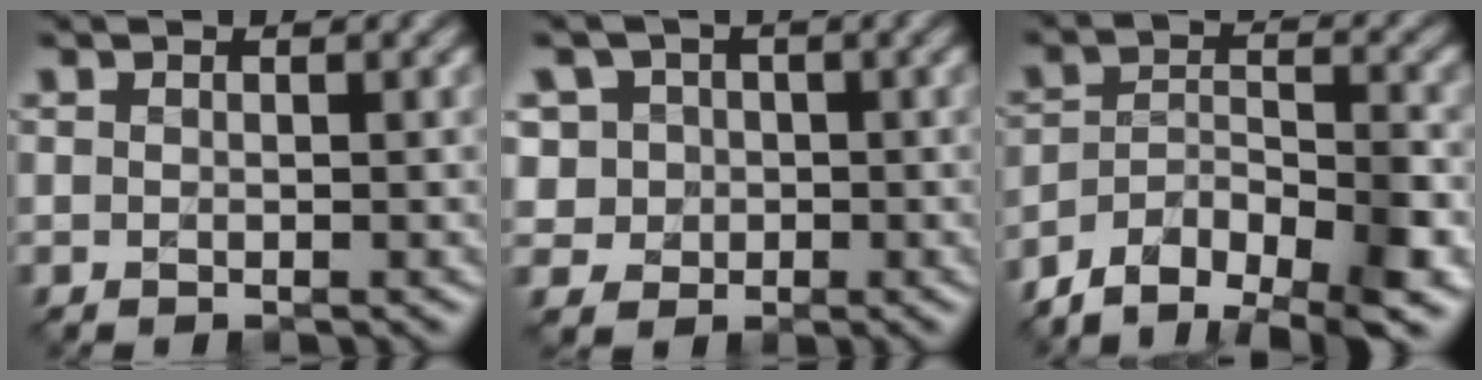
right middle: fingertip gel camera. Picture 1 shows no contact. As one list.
[{"total": 5.2, "force": [1.0, 4.8, 1.6], "torque": [-0.025, 0.025, 0.004]}, {"total": 7.8, "force": [-5.7, 3.0, 4.4], "torque": [-0.066, -0.003, -0.104]}]